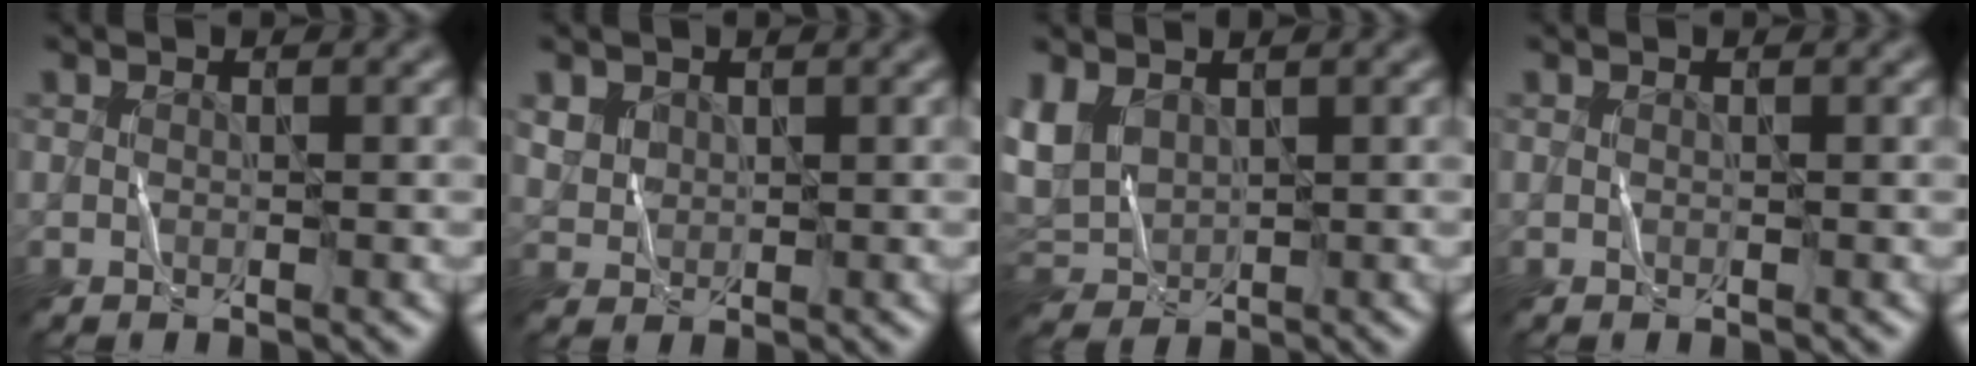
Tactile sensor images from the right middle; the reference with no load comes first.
{"total": 1.7, "force": [1.1, 1.2, 0.0], "torque": [-0.012, -0.003, 0.027]}
{"total": 3.0, "force": [1.3, 2.3, 1.3], "torque": [-0.053, 0.002, 0.031]}
{"total": 0.0}